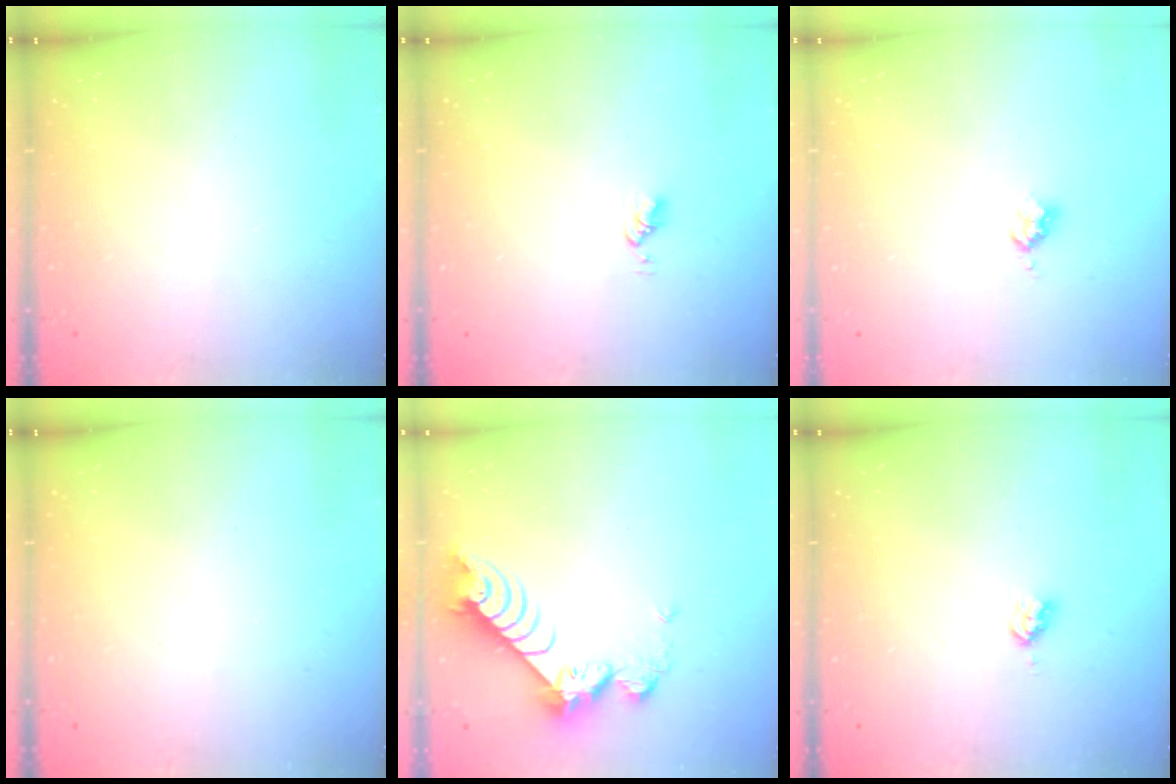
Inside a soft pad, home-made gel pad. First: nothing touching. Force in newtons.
{"total": 3.0, "press": 3.0, "slide": 0.4}
{"total": 2.5, "press": 2.5, "slide": 0.3}
{"total": 0.0}
{"total": 8.8, "press": 8.7, "slide": 0.9}
{"total": 2.8, "press": 2.8, "slide": 0.2}